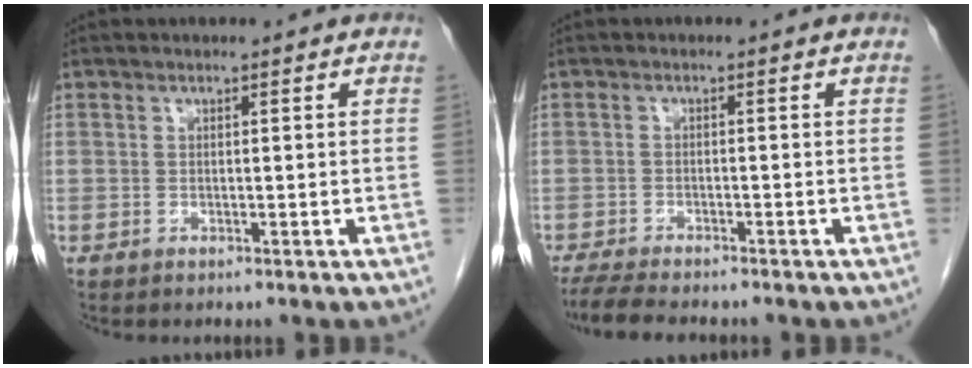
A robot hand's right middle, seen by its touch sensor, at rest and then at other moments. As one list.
[{"total": 6.7, "force": [-5.8, 0.9, 3.2], "torque": [-0.054, -0.017, -0.094]}]